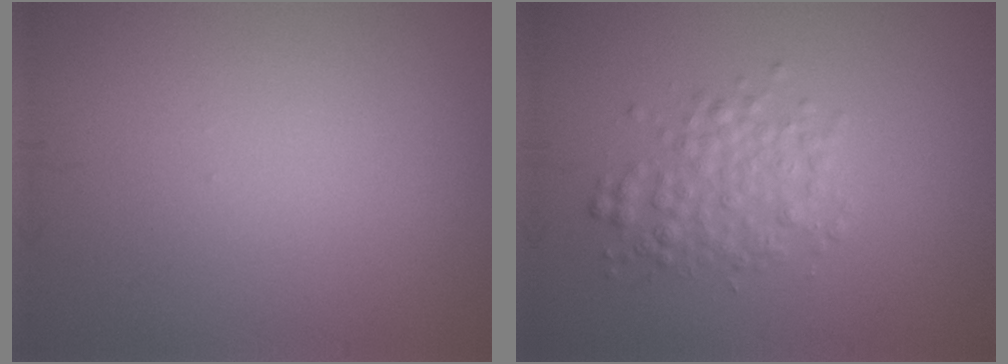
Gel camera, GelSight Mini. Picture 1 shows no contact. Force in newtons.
{"total": 2.8, "press": 2.8, "slide": 0.0}